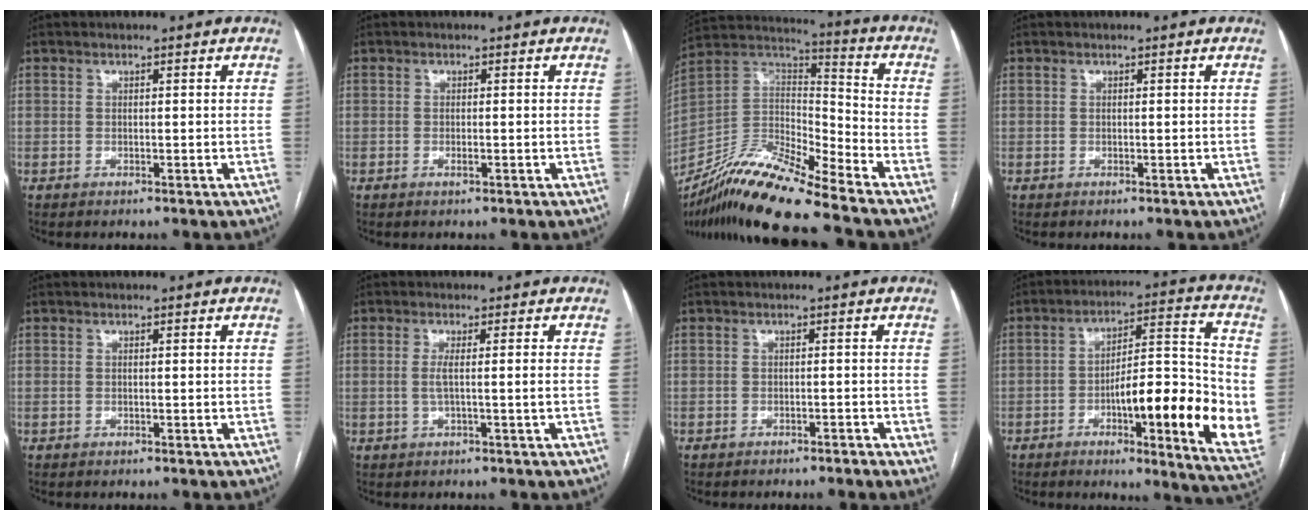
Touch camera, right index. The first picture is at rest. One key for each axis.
{"total": 0.7, "fx": -0.3, "fy": 0.1, "fz": 0.6, "tx": -0.014, "ty": -0.001, "tz": -0.004}
{"total": 18.0, "fx": -14.5, "fy": 0.9, "fz": 10.6, "tx": -0.206, "ty": -0.003, "tz": -0.271}
{"total": 0.0}
{"total": 0.0}
{"total": 2.6, "fx": -0.4, "fy": -0.6, "fz": 2.5, "tx": -0.051, "ty": 0.000, "tz": -0.005}
{"total": 2.4, "fx": -1.7, "fy": 0.8, "fz": 1.5, "tx": -0.017, "ty": 0.000, "tz": -0.022}
{"total": 19.0, "fx": -4.0, "fy": 2.7, "fz": 18.4, "tx": -0.236, "ty": 0.008, "tz": -0.051}